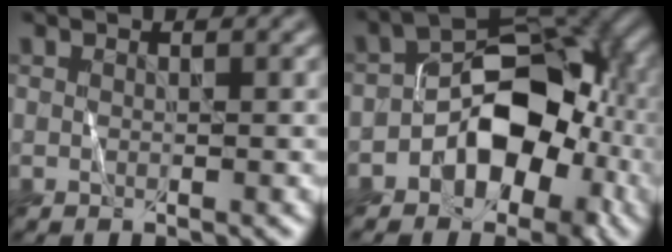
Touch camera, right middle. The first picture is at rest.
{"total": 8.6, "force": [-3.0, 5.6, 5.7], "torque": [-0.069, 0.021, -0.058]}